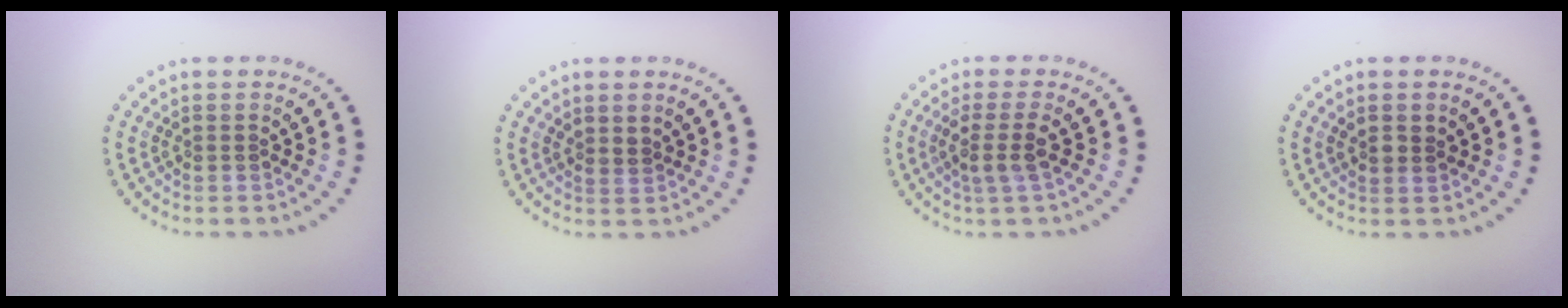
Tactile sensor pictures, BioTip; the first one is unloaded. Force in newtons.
{"total": 0.9, "press": 0.6, "slide": 0.7}
{"total": 2.3, "press": 1.9, "slide": 1.3}
{"total": 1.5, "press": 1.3, "slide": 0.6}